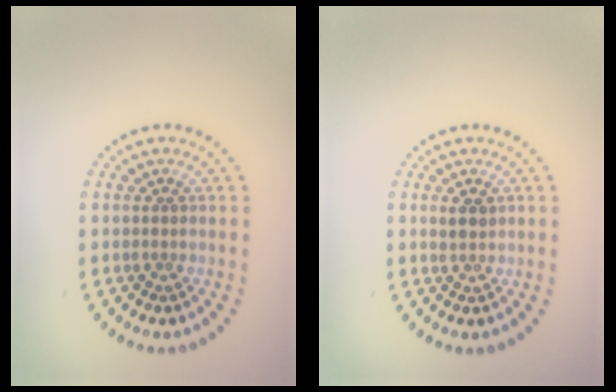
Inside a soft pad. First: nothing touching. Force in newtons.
{"total": 1.3, "press": 1.2, "slide": 0.5}